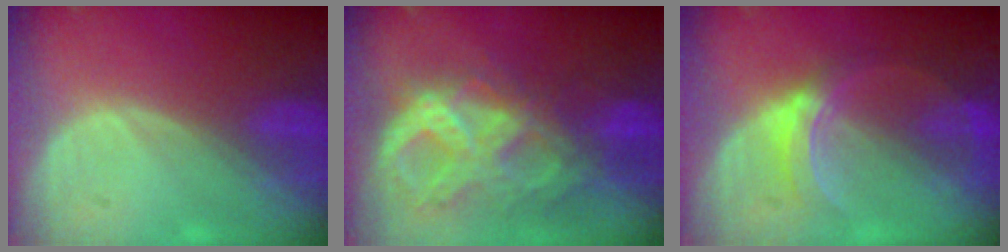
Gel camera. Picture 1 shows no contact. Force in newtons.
{"total": 10.7, "press": 9.0, "slide": 5.7}
{"total": 5.6, "press": 5.6, "slide": 0.4}